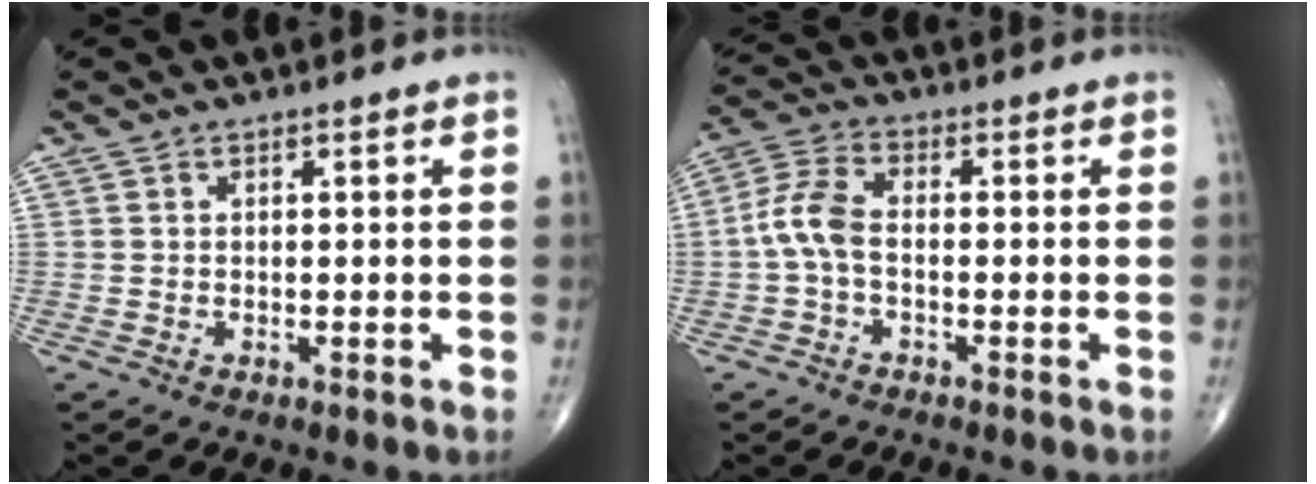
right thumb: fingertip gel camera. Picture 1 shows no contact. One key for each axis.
{"total": 6.5, "fx": -1.0, "fy": 3.4, "fz": 5.4, "tx": -0.124, "ty": 0.020, "tz": -0.030}